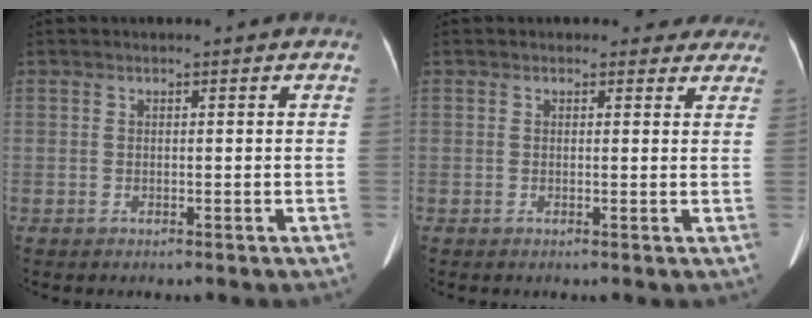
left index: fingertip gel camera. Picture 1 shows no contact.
{"total": 3.3, "force": [2.8, 1.6, 0.3], "torque": [0.015, 0.000, 0.017]}